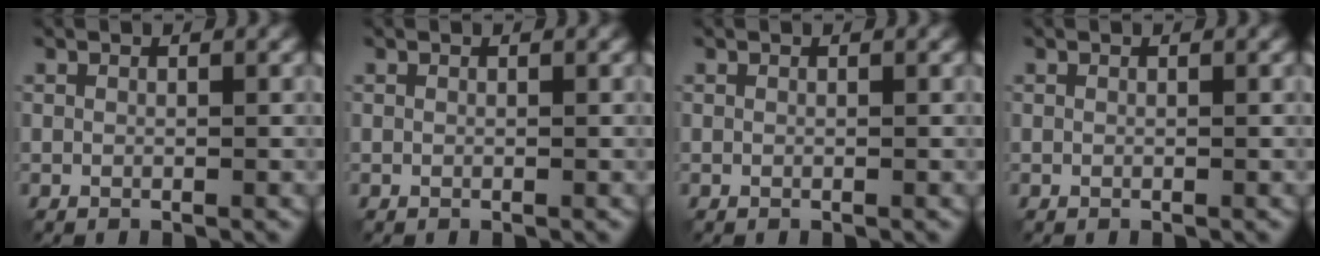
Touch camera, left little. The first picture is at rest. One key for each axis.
{"total": 0.0}
{"total": 0.0}
{"total": 0.0}